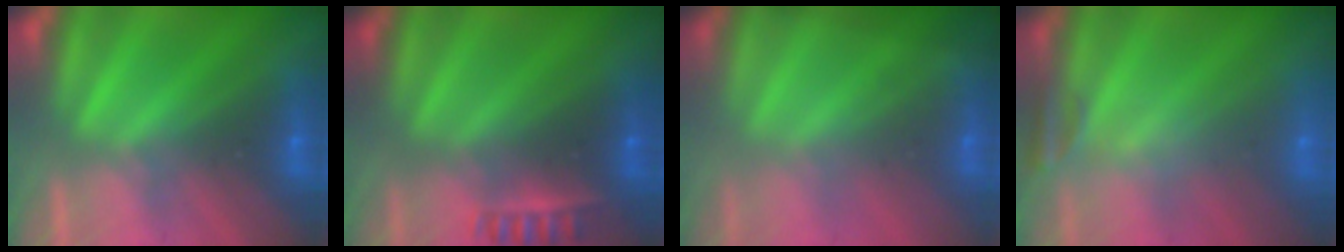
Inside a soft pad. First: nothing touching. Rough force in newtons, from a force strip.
{"total": 2.3}
{"total": 1.4}
{"total": 2.4}